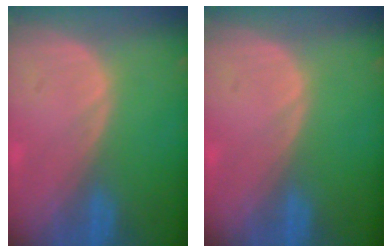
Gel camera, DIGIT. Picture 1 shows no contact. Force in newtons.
{"total": 0.0}